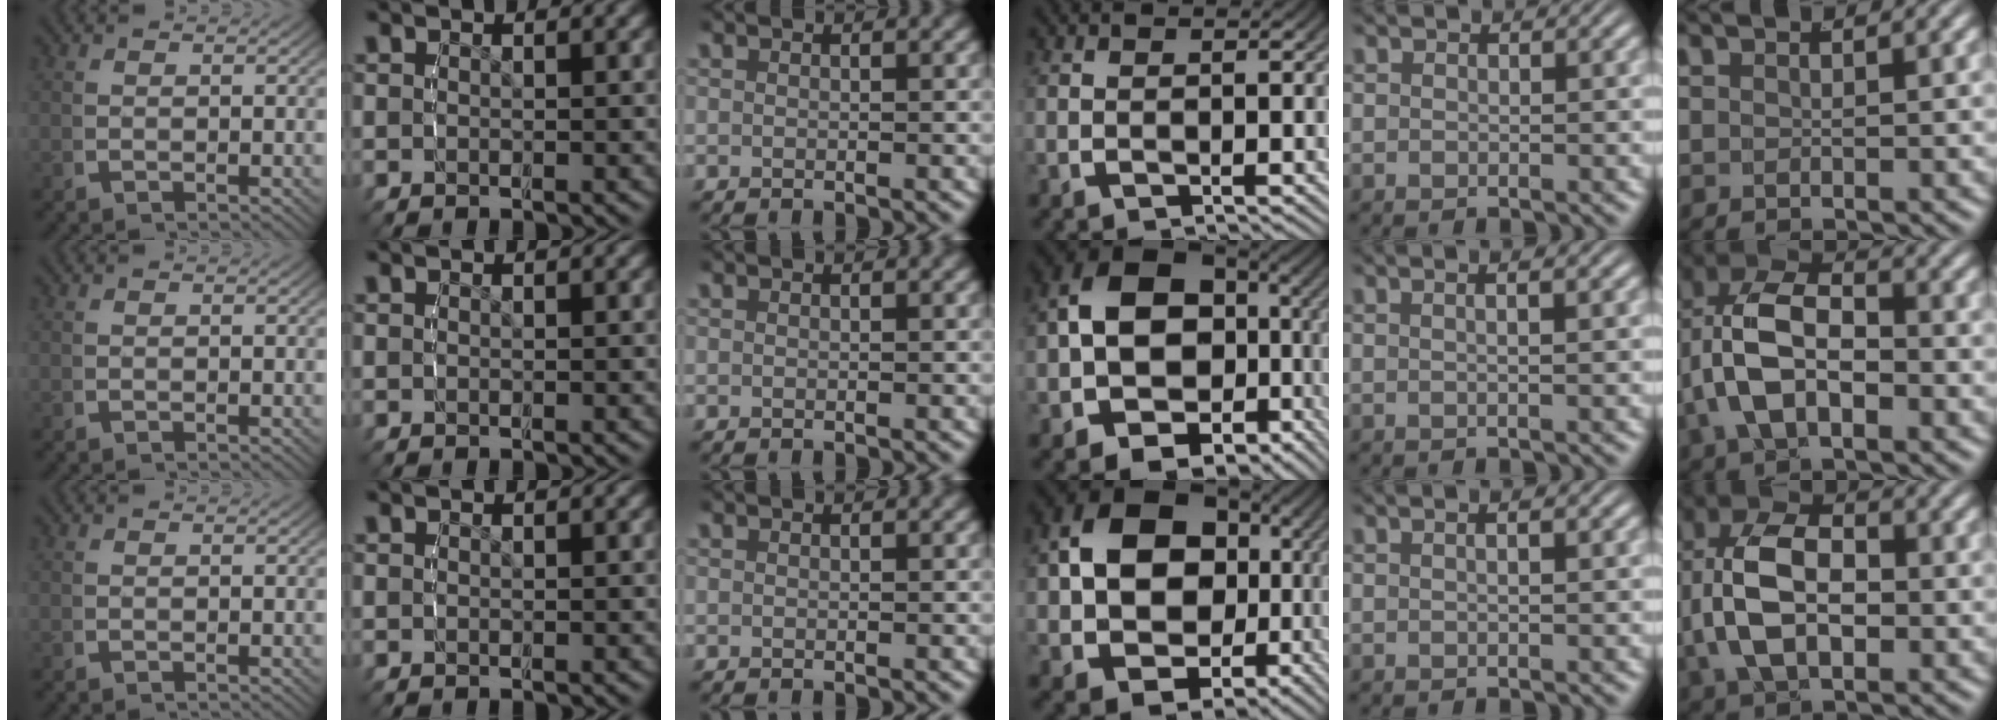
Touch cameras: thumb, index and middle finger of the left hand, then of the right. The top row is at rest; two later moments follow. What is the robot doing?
{"motion": "lift_and_place", "object": "cloth"}